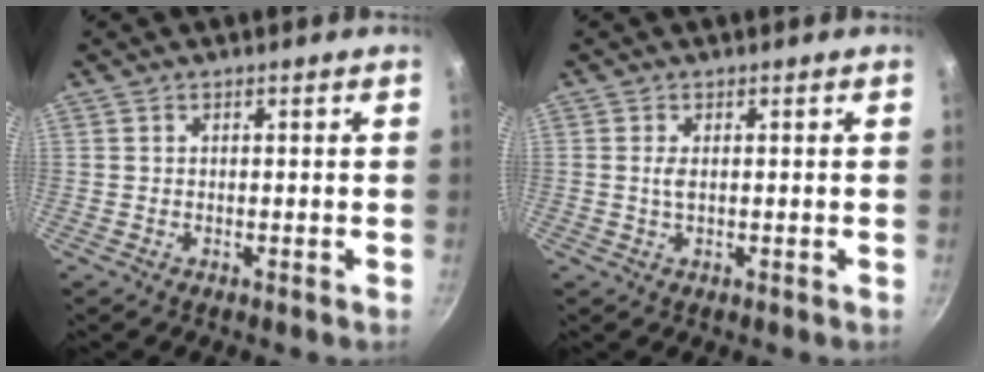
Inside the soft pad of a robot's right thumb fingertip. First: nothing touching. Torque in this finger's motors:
{"motor_torque": [0.02, 0.20, 0.29, 0.07, 0.09]}